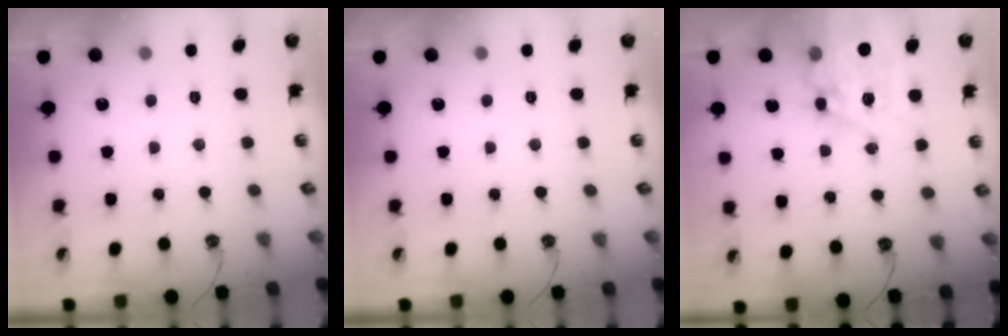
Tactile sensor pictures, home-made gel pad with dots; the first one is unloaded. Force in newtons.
{"total": 0.0}
{"total": 17.4, "press": 17.3, "slide": 1.5}